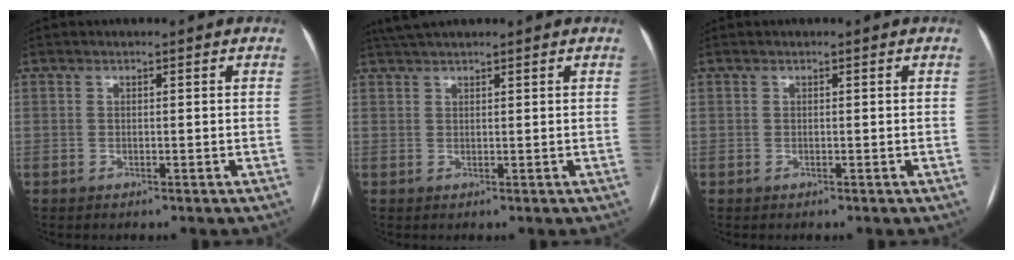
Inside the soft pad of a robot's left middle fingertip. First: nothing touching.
{"total": 4.3, "force": [3.8, 0.4, 2.0], "torque": [-0.034, 0.036, 0.069]}
{"total": 0.0}